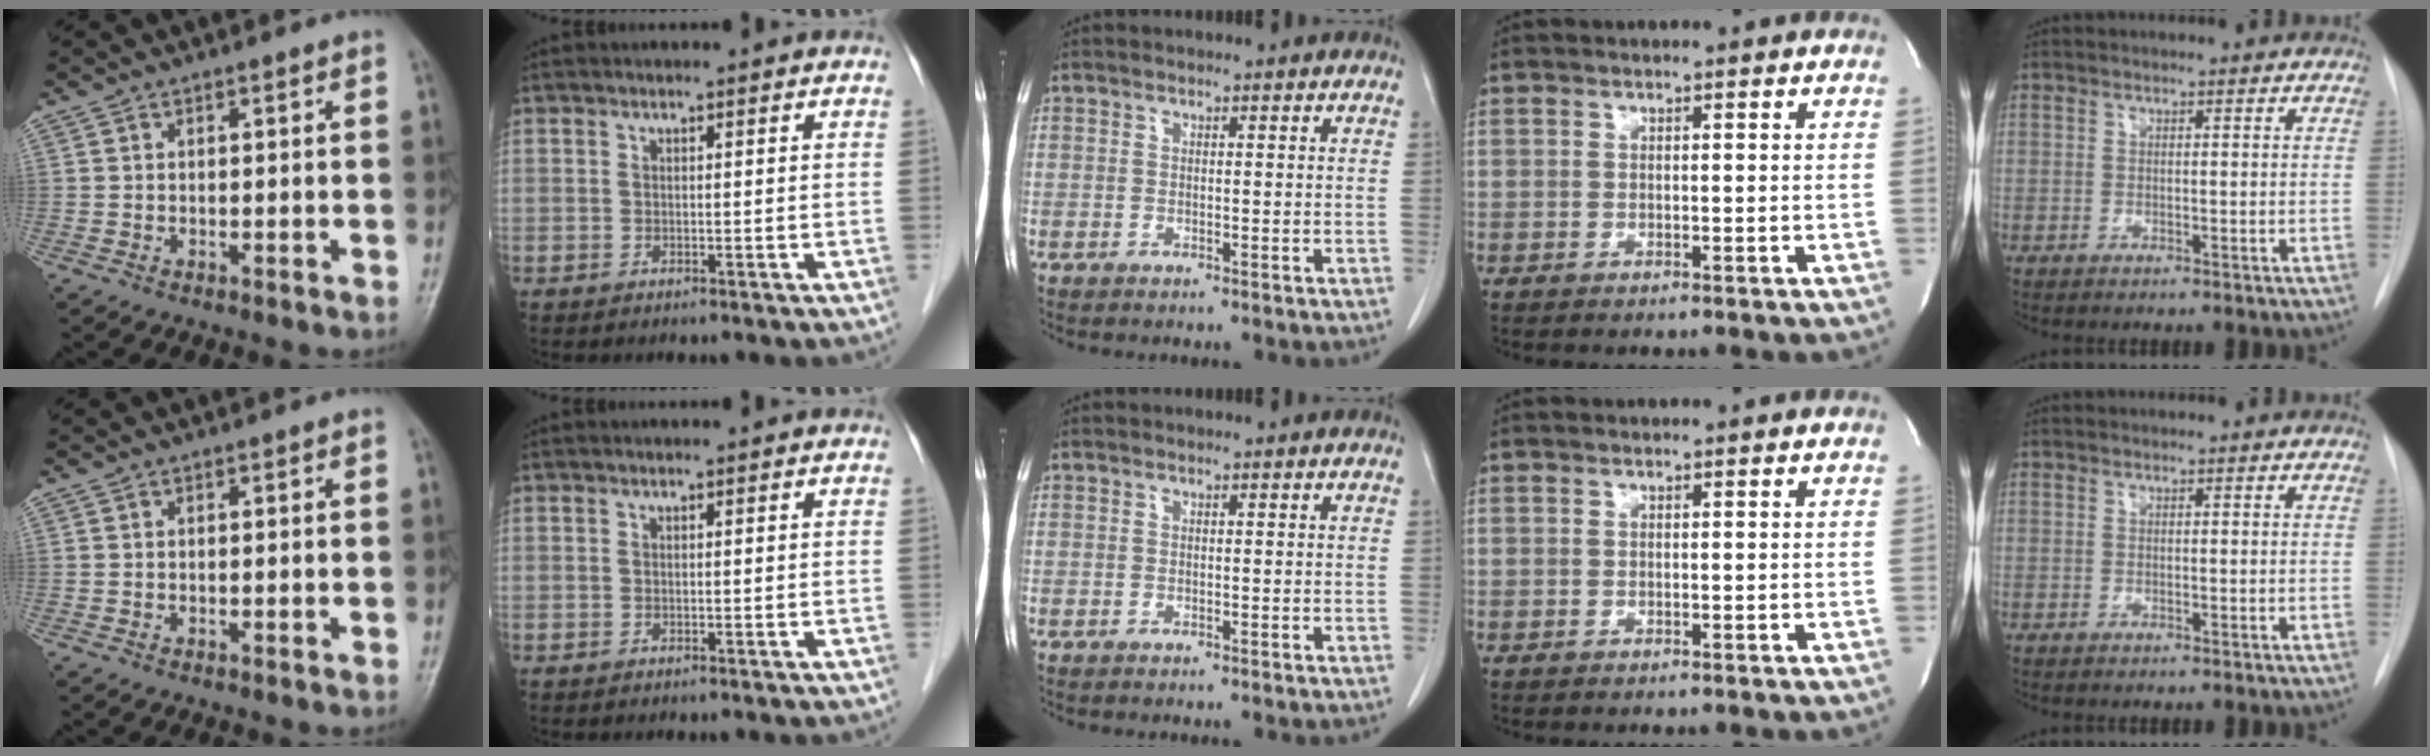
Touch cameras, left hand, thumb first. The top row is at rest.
{}